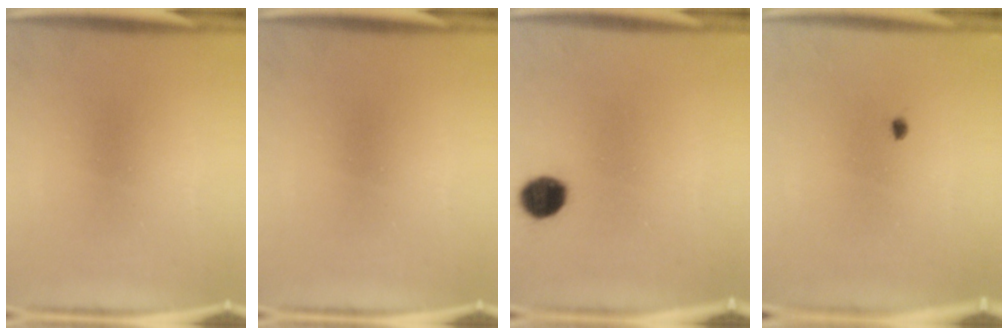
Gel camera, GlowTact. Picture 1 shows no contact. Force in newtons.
{"total": 0.0}
{"total": 6.4}
{"total": 0.7}